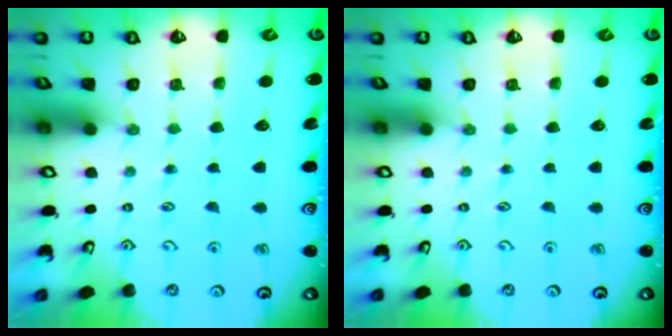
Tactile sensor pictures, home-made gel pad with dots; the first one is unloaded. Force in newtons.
{"total": 0.0}